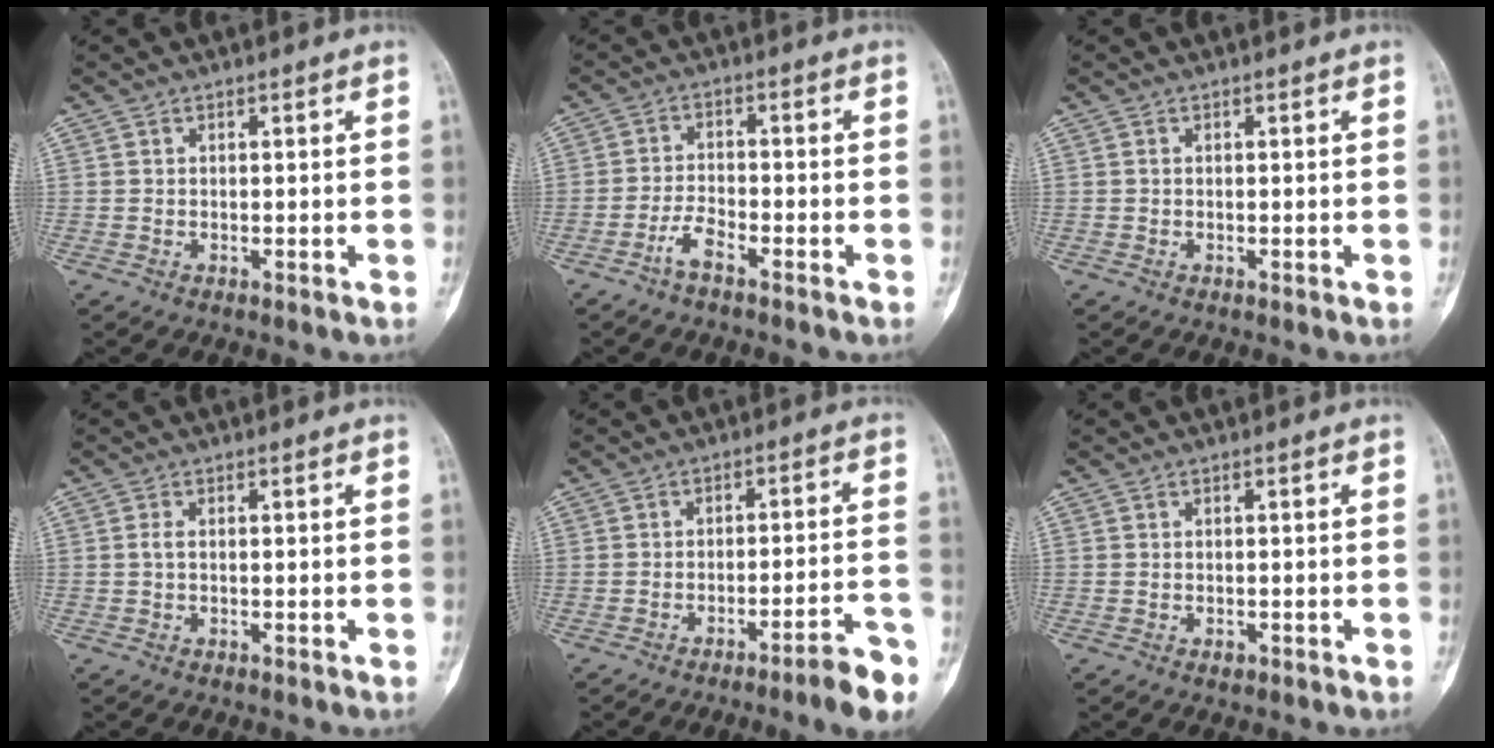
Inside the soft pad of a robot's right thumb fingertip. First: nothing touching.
{"total": 3.8, "force": [-2.7, 1.1, 2.5], "torque": [-0.053, 0.020, -0.057]}
{"total": 0.0}
{"total": 1.0, "force": [-0.1, 0.4, 0.9], "torque": [-0.020, 0.000, -0.003]}
{"total": 8.3, "force": [-5.4, 0.8, 6.2], "torque": [-0.084, 0.040, -0.074]}
{"total": 1.1, "force": [-0.6, 0.7, 0.6], "torque": [-0.008, 0.002, -0.009]}